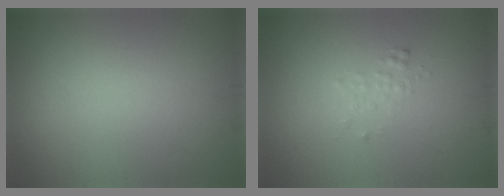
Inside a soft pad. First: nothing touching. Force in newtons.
{"total": 0.9, "press": 0.9, "slide": 0.1}